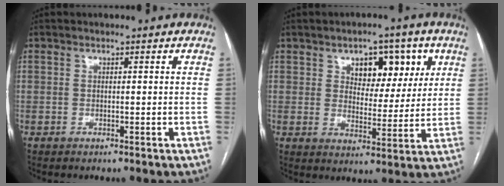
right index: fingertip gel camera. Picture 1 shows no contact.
{"total": 9.3, "force": [4.2, 5.3, 6.4], "torque": [-0.080, 0.017, 0.066]}